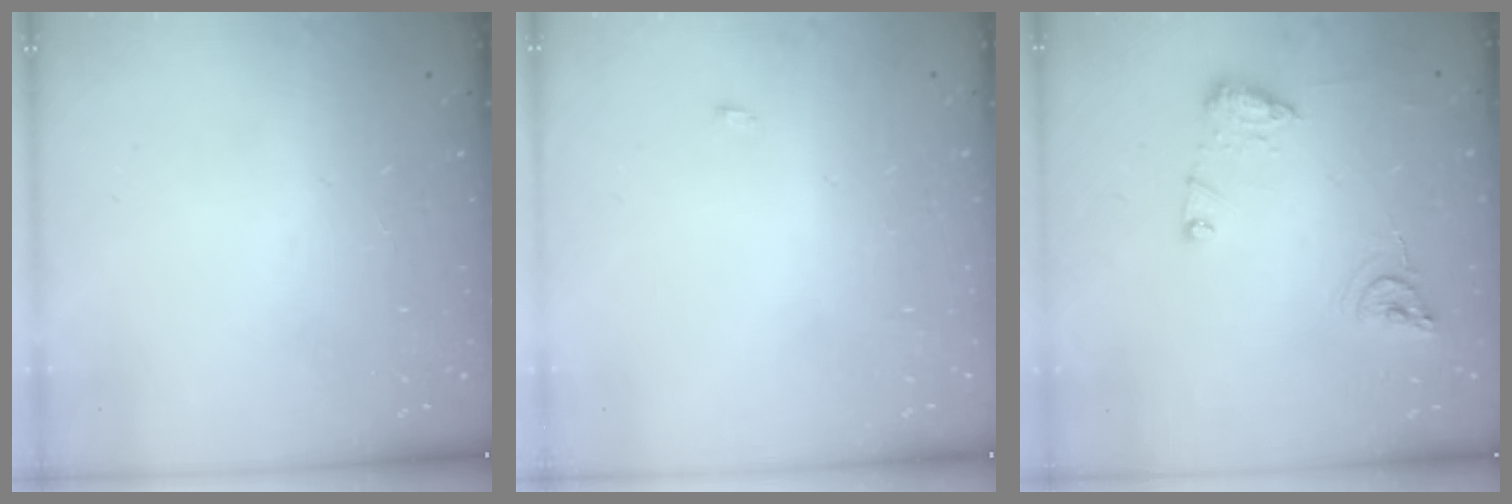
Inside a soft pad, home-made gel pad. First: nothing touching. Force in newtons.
{"total": 6.7, "press": 2.2, "slide": 6.3}
{"total": 11.2, "press": 11.1, "slide": 1.1}